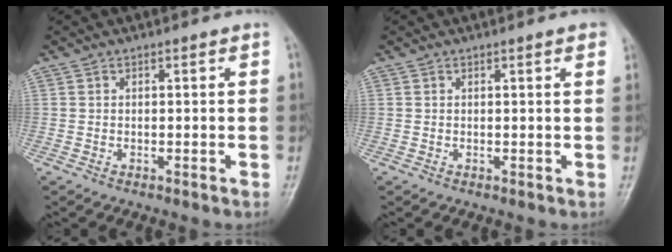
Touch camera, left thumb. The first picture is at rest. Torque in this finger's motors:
{"motor_torque": [0.91, 0.69, 0.13, -0.35, 0.00]}